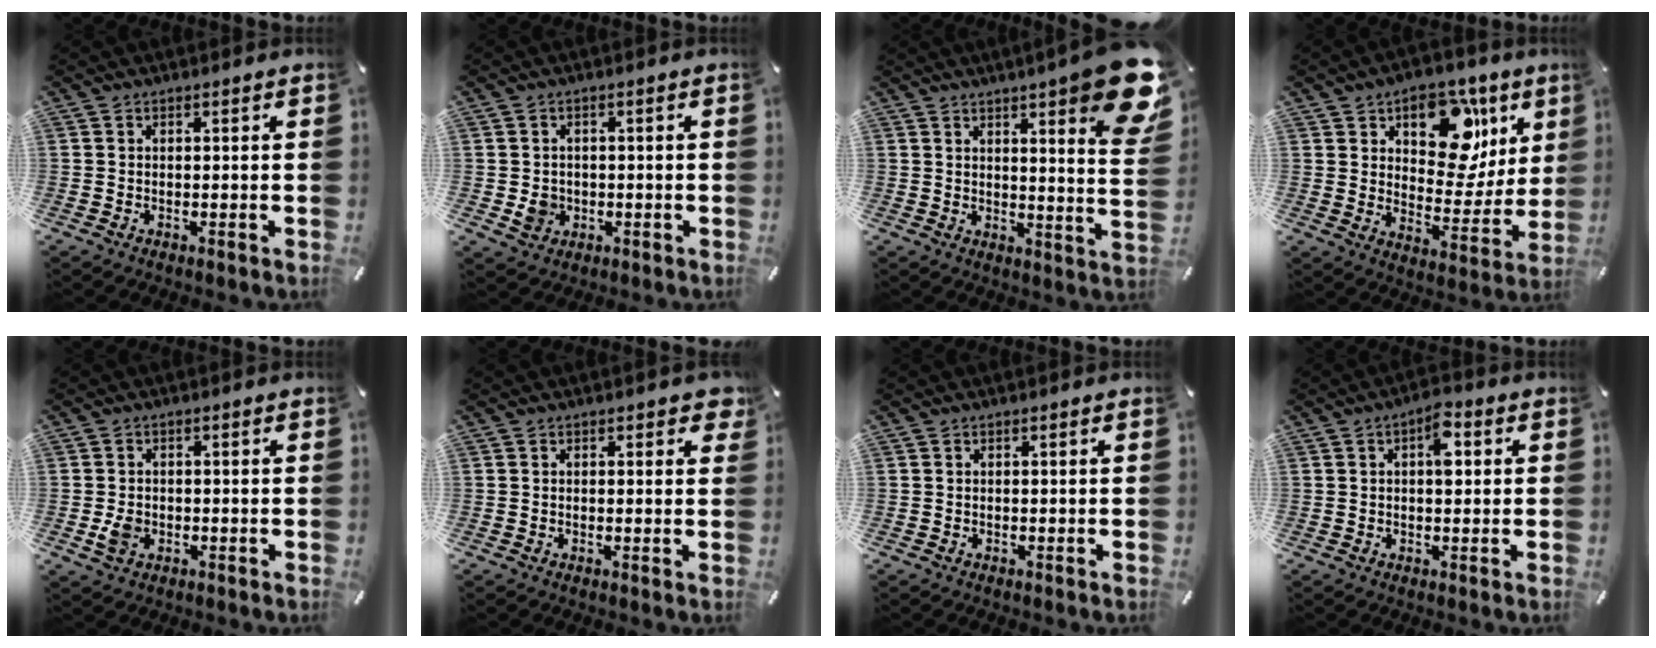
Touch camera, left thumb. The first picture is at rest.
{"total": 4.4, "force": [-0.7, 4.0, 1.7], "torque": [-0.021, -0.002, -0.013]}
{"total": 14.8, "force": [8.5, 3.2, 11.8], "torque": [-0.161, -0.061, 0.136]}
{"total": 16.7, "force": [8.4, 10.8, 9.5], "torque": [-0.114, -0.054, 0.144]}
{"total": 3.3, "force": [-0.7, 2.6, 2.0], "torque": [-0.040, -0.004, -0.018]}
{"total": 1.7, "force": [0.8, 0.9, 1.3], "torque": [-0.003, -0.005, 0.007]}
{"total": 0.0}
{"total": 5.8, "force": [1.3, 3.0, 4.8], "torque": [-0.050, -0.007, 0.011]}